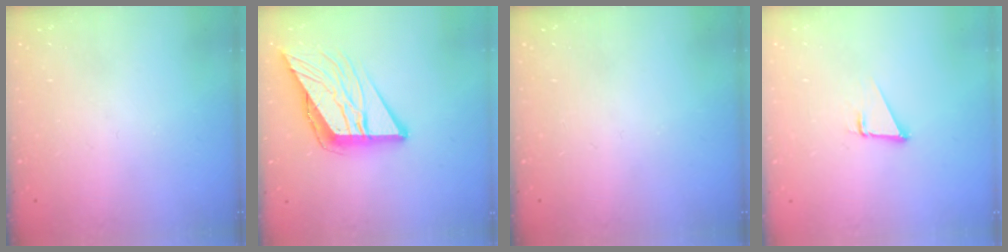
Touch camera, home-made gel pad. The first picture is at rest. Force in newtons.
{"total": 13.7, "press": 13.6, "slide": 1.6}
{"total": 0.0}
{"total": 1.9, "press": 1.9, "slide": 0.0}